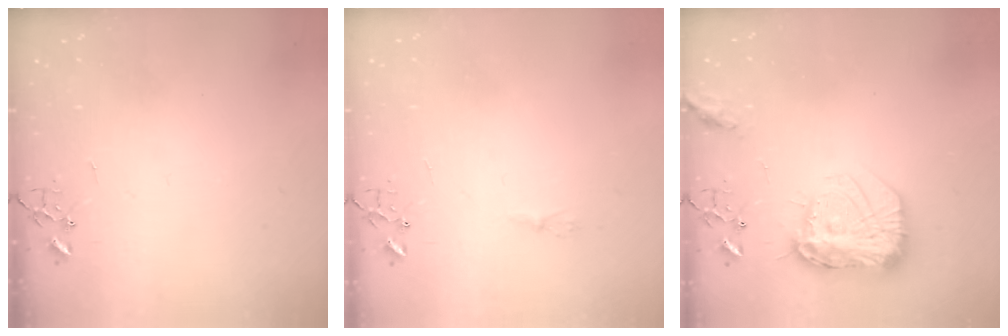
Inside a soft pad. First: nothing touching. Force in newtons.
{"total": 4.7, "press": 4.6, "slide": 0.6}
{"total": 19.3, "press": 19.2, "slide": 1.6}